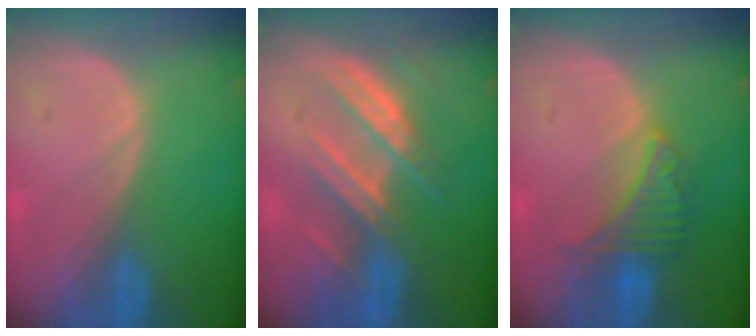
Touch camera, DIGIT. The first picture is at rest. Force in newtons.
{"total": 7.4, "press": 7.2, "slide": 1.9}
{"total": 5.2, "press": 5.2, "slide": 0.4}